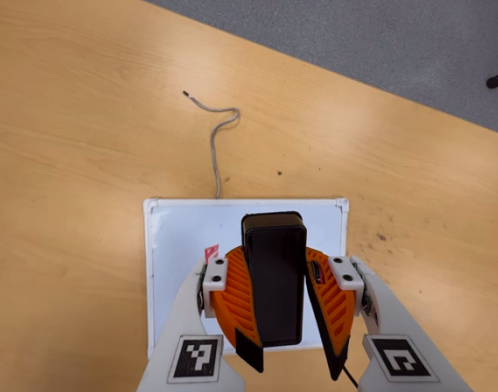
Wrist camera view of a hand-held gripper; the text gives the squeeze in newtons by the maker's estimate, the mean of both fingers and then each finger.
{"total": 10.8, "left": 10.6, "right": 10.9}